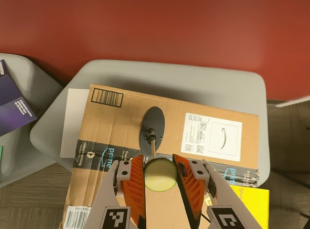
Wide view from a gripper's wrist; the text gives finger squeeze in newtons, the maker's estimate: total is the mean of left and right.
{"total": 9.6, "left": 9.8, "right": 9.5}